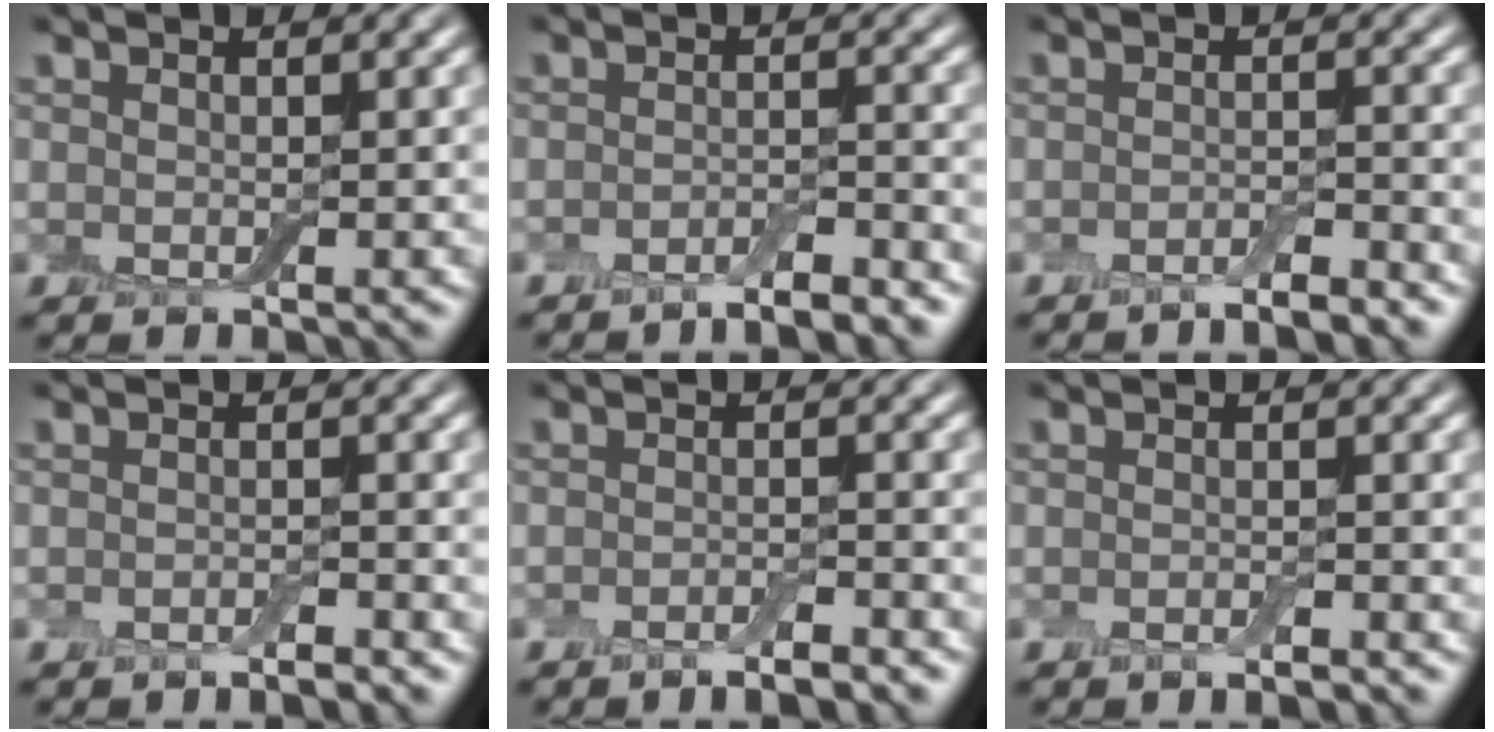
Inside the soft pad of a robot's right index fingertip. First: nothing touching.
{"total": 2.9, "force": [-2.4, 0.4, 1.6], "torque": [-0.021, 0.004, -0.040]}
{"total": 2.3, "force": [-2.0, 0.2, 1.2], "torque": [-0.016, 0.003, -0.035]}
{"total": 1.2, "force": [-1.0, 0.0, 0.6], "torque": [-0.007, -0.001, -0.018]}
{"total": 2.1, "force": [-1.7, 0.2, 1.2], "torque": [-0.017, 0.001, -0.030]}
{"total": 1.1, "force": [-0.9, 0.0, 0.6], "torque": [-0.008, -0.001, -0.016]}